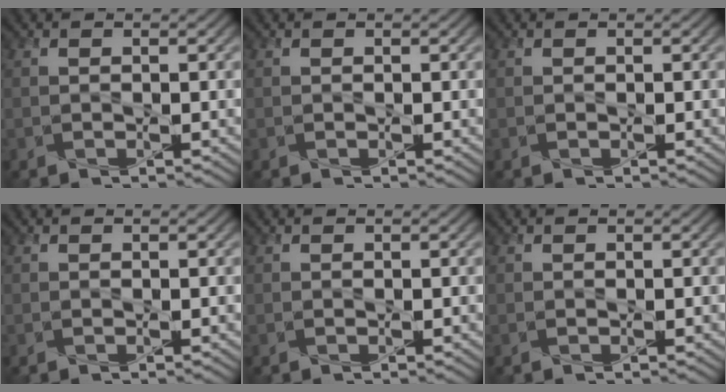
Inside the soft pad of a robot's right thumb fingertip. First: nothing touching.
{"total": 0.0}
{"total": 0.0}
{"total": 0.0}
{"total": 0.0}
{"total": 0.0}